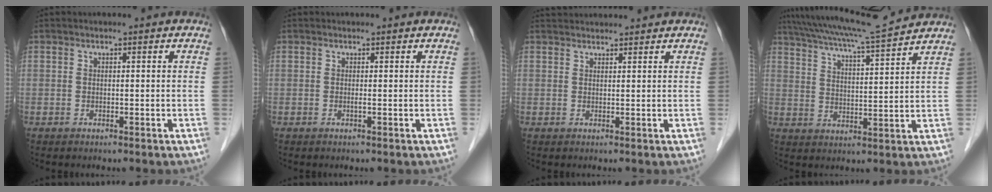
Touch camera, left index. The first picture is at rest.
{"total": 0.5, "force": [0.3, 0.2, 0.4], "torque": [-0.007, 0.002, 0.003]}
{"total": 5.8, "force": [5.6, 1.0, 1.1], "torque": [-0.007, 0.032, 0.082]}
{"total": 13.8, "force": [12.7, -0.4, 5.4], "torque": [-0.097, 0.013, 0.199]}